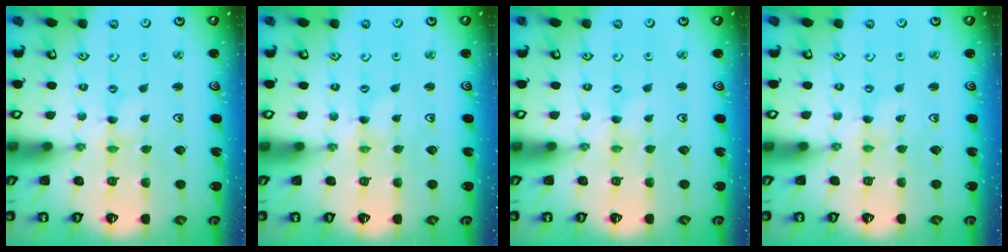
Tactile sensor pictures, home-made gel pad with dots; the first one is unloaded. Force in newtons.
{"total": 0.7, "press": 0.7, "slide": 0.2}
{"total": 0.9, "press": 0.9, "slide": 0.1}
{"total": 0.0}